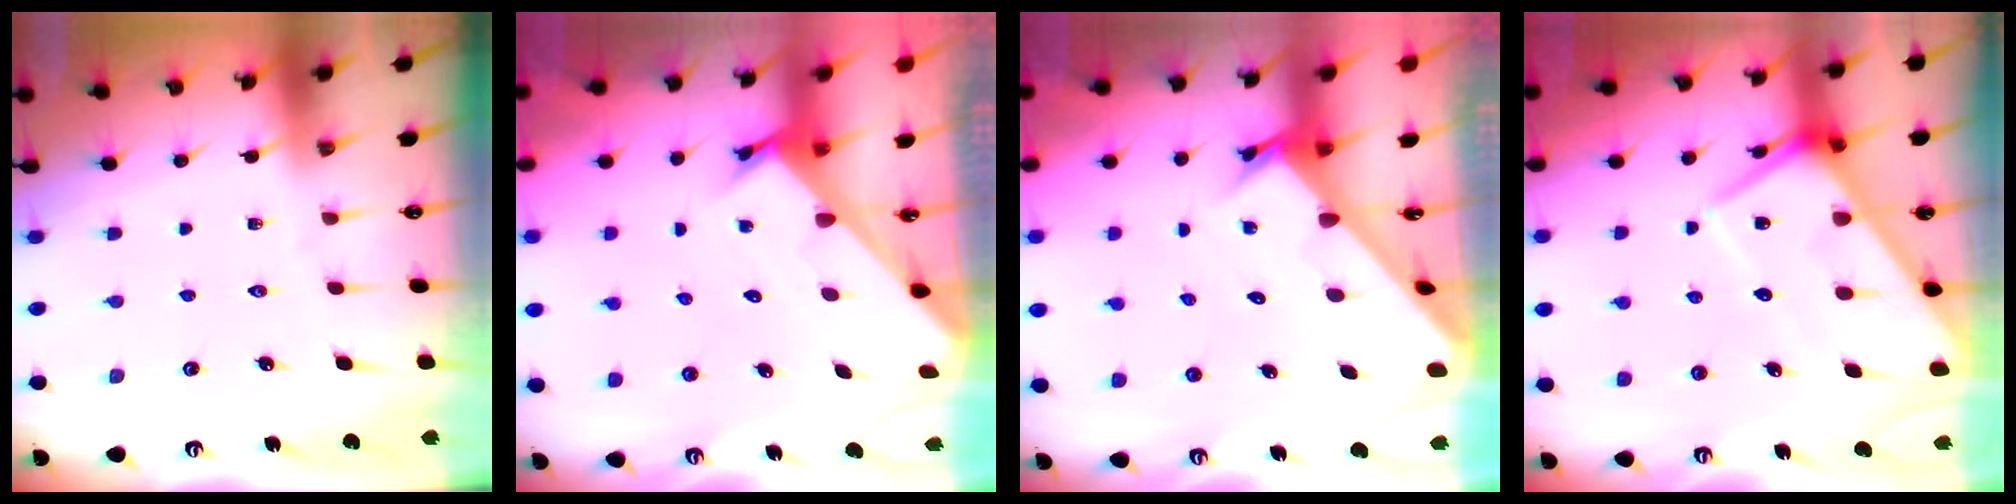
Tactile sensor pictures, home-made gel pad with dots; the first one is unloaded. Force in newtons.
{"total": 2.2, "press": 2.2, "slide": 0.1}
{"total": 3.0, "press": 3.0, "slide": 0.3}
{"total": 10.0, "press": 10.0, "slide": 0.8}